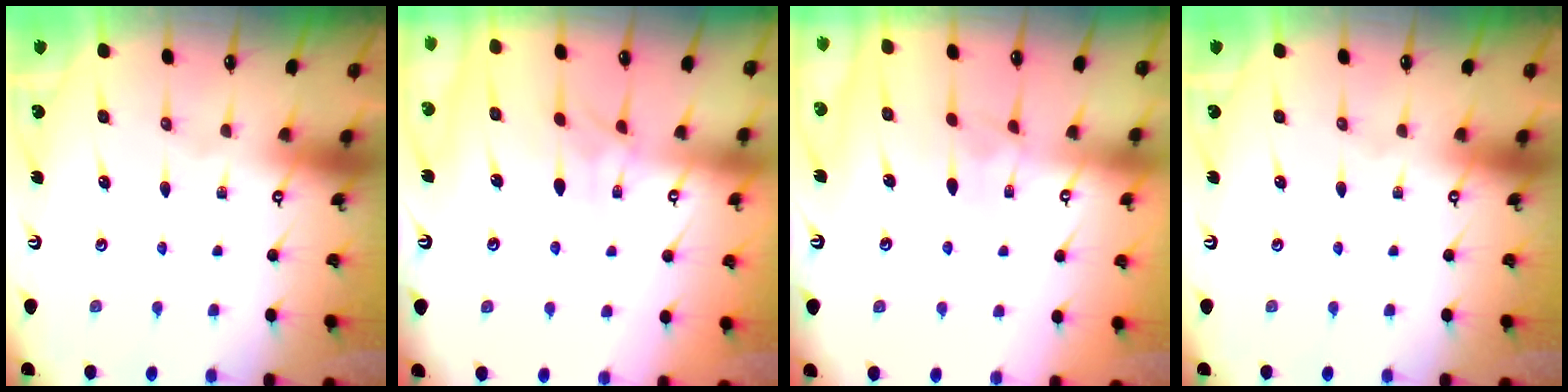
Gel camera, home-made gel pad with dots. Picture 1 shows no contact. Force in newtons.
{"total": 1.3, "press": 1.0, "slide": 0.8}
{"total": 3.8, "press": 3.8, "slide": 0.2}
{"total": 0.0}